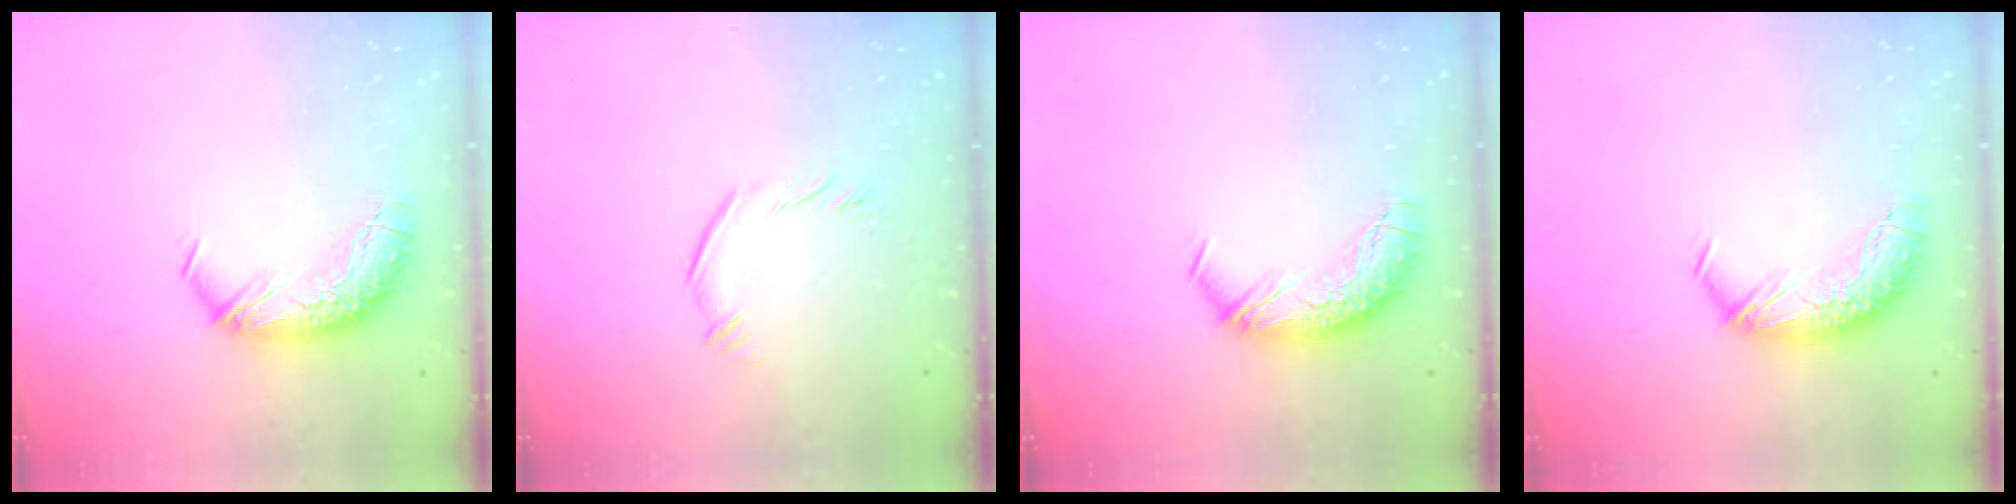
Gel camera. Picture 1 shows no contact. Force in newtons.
{"total": 4.1, "press": 3.9, "slide": 1.2}
{"total": 0.0}
{"total": 0.0}